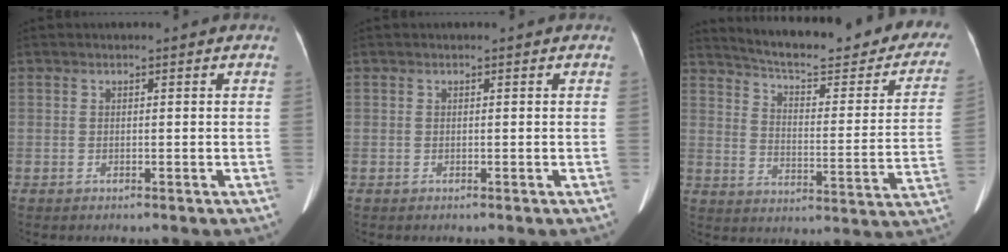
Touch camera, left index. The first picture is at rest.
{"total": 0.0}
{"total": 27.0, "force": [23.6, 4.5, 12.3], "torque": [-0.177, -0.068, 0.289]}